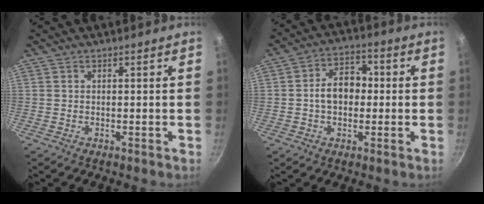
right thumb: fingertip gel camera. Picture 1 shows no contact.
{"total": 8.7, "force": [-0.2, 6.3, 5.9], "torque": [-0.059, 0.026, -0.013]}